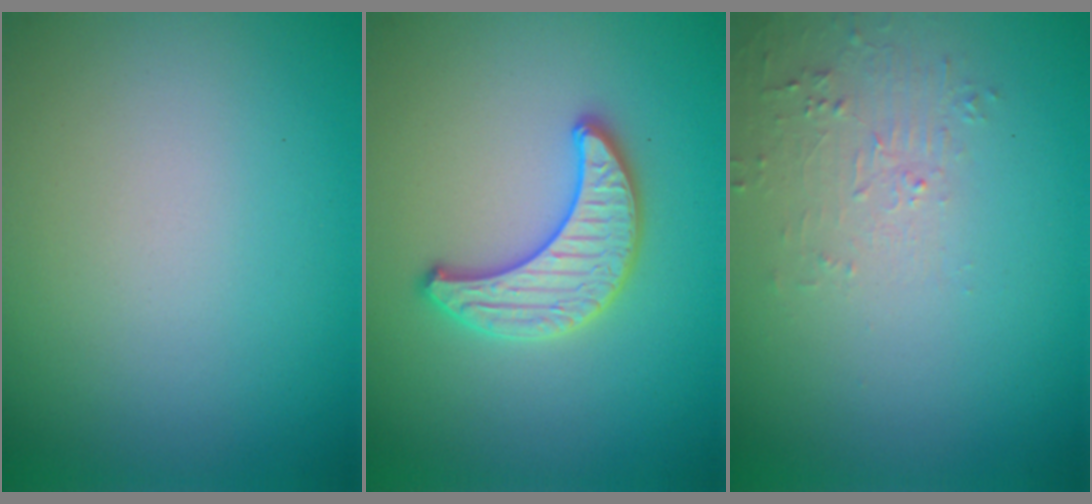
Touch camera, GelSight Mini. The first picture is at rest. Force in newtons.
{"total": 3.4, "press": 3.4, "slide": 0.2}
{"total": 1.6, "press": 0.4, "slide": 1.6}